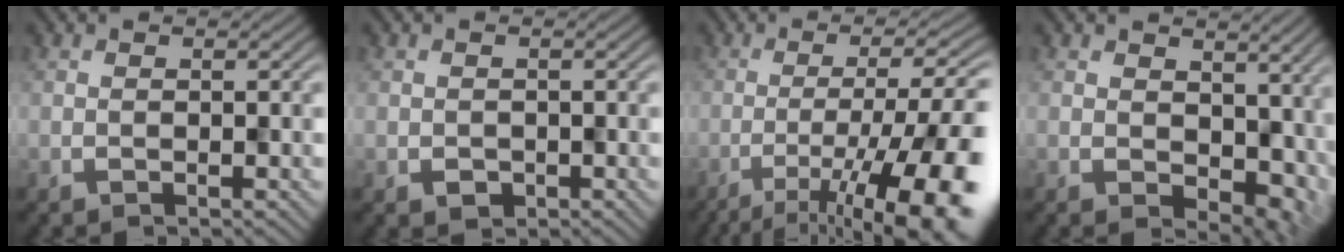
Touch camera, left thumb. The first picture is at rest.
{"total": 1.3, "force": [-0.5, 1.1, -0.3], "torque": [0.002, -0.004, -0.004]}
{"total": 14.9, "force": [-7.0, 4.2, 12.5], "torque": [-0.164, -0.006, -0.097]}
{"total": 7.7, "force": [1.2, 5.5, 5.2], "torque": [-0.075, -0.025, 0.045]}